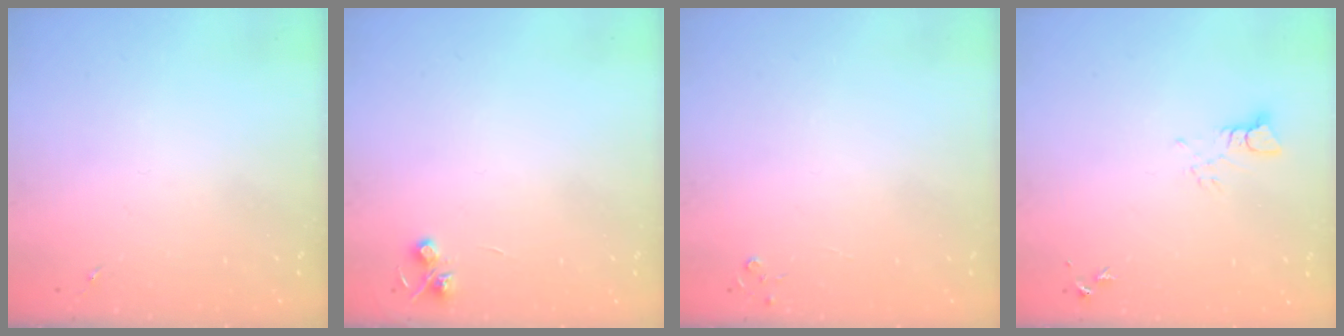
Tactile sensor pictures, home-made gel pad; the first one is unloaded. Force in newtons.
{"total": 4.6, "press": 4.6, "slide": 0.6}
{"total": 2.8, "press": 2.8, "slide": 0.3}
{"total": 3.2, "press": 3.2, "slide": 0.3}